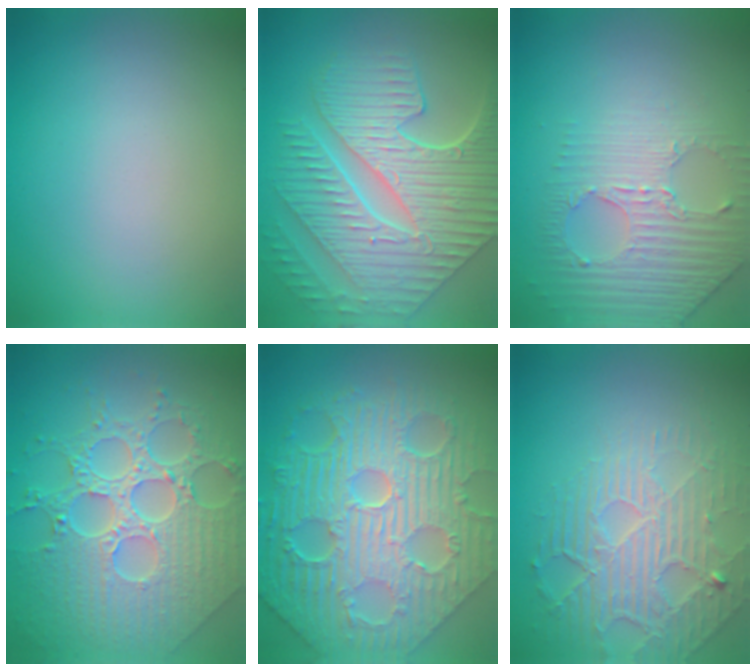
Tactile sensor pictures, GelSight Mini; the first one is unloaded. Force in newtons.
{"total": 10.1, "press": 7.1, "slide": 7.1}
{"total": 4.4, "press": 3.1, "slide": 3.1}
{"total": 8.6, "press": 6.3, "slide": 5.8}
{"total": 12.1, "press": 8.1, "slide": 9.0}
{"total": 4.2, "press": 3.9, "slide": 1.6}